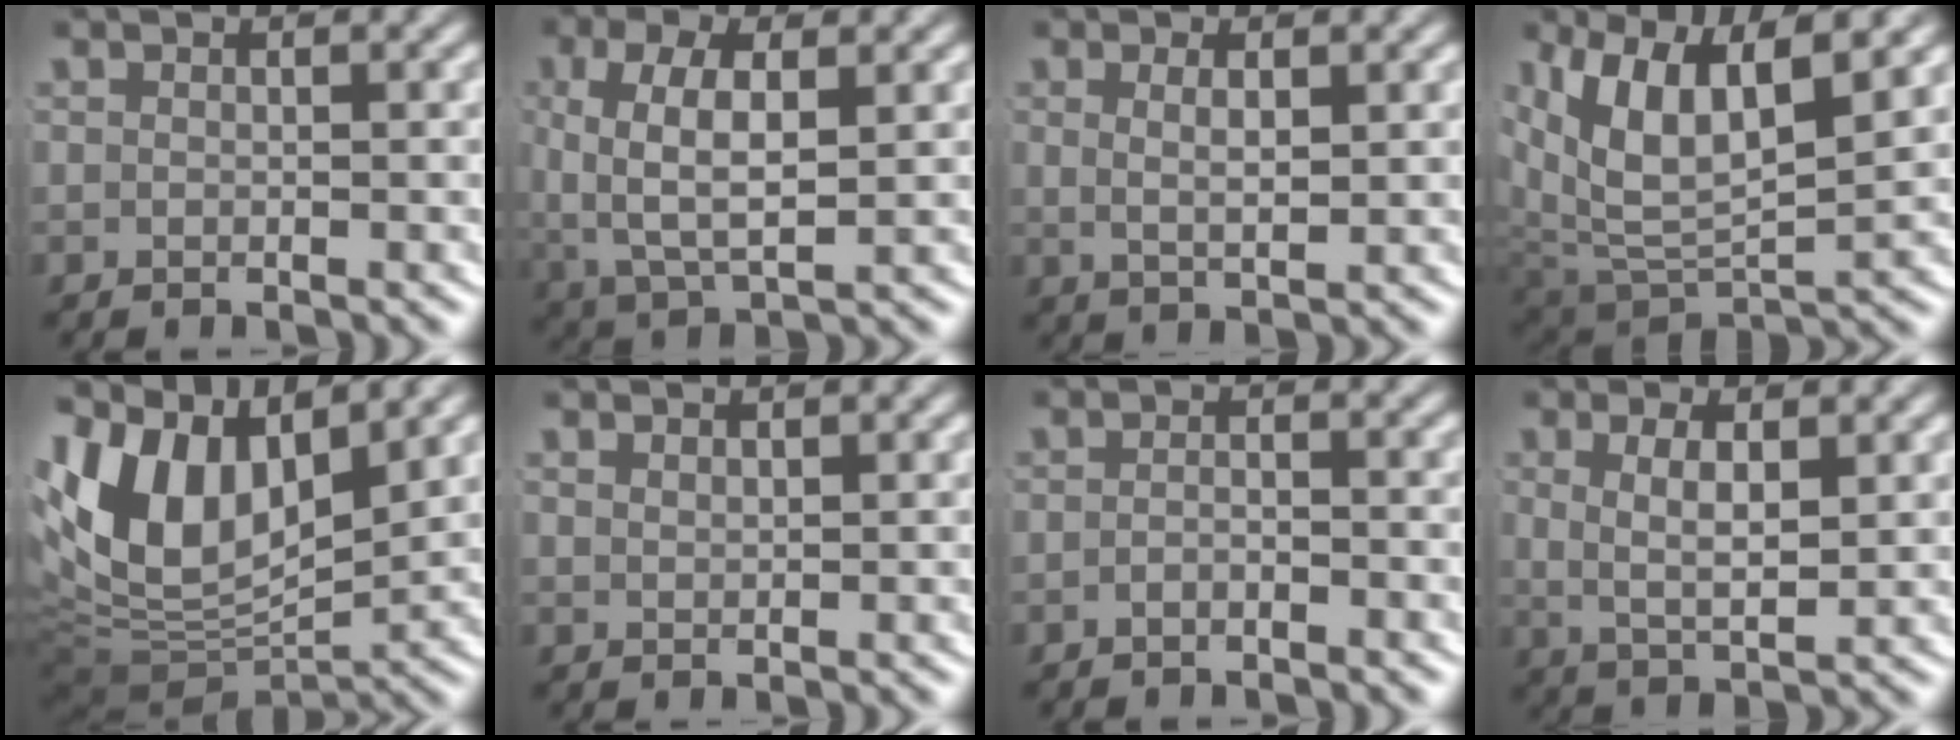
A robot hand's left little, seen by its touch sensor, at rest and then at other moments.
{"total": 5.5, "force": [0.2, 2.9, 4.6], "torque": [-0.104, -0.014, 0.016]}
{"total": 2.5, "force": [0.6, 0.8, 2.3], "torque": [-0.038, -0.009, 0.019]}
{"total": 8.6, "force": [2.1, 5.2, 6.4], "torque": [-0.146, -0.016, 0.046]}
{"total": 14.5, "force": [1.4, 10.4, 10.0], "torque": [-0.204, -0.025, 0.033]}
{"total": 0.7, "force": [0.7, -0.1, 0.1], "torque": [0.001, -0.006, 0.022]}
{"total": 1.3, "force": [-1.2, 0.2, 0.4], "torque": [-0.004, -0.001, -0.024]}
{"total": 4.0, "force": [0.7, 1.6, 3.6], "torque": [-0.064, -0.012, 0.020]}